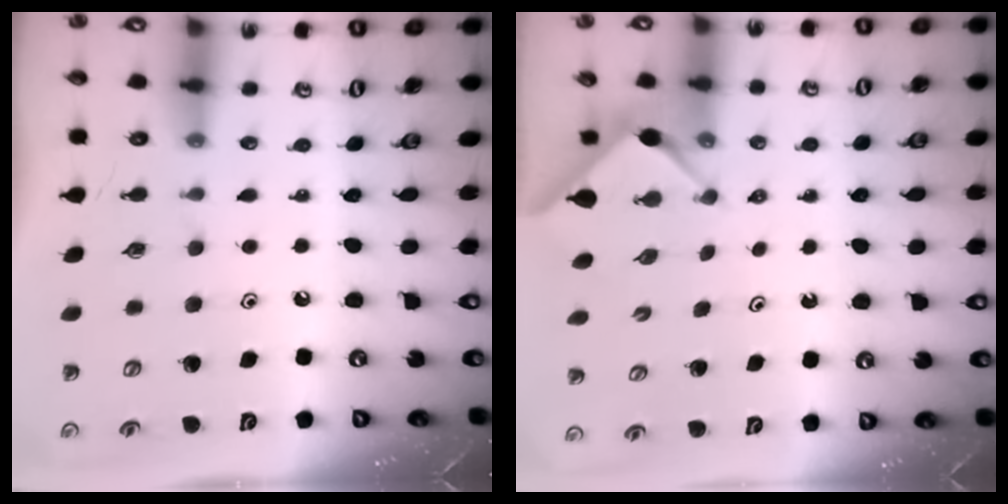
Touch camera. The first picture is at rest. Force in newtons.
{"total": 3.0, "press": 3.0, "slide": 0.3}